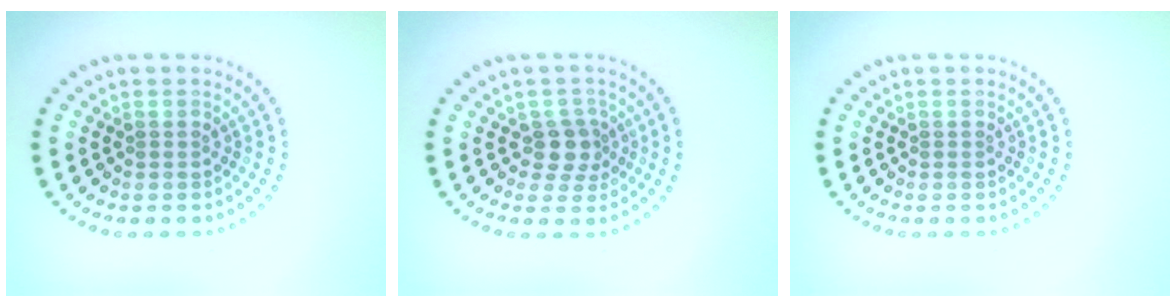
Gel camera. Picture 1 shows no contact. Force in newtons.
{"total": 2.4, "press": 1.9, "slide": 1.4}
{"total": 0.0}